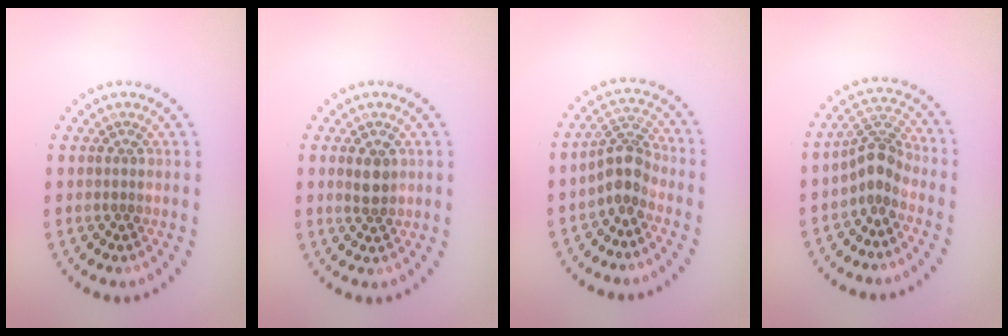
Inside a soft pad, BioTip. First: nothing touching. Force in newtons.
{"total": 1.9, "press": 1.8, "slide": 0.7}
{"total": 2.9, "press": 2.2, "slide": 1.9}
{"total": 2.8, "press": 2.0, "slide": 2.0}